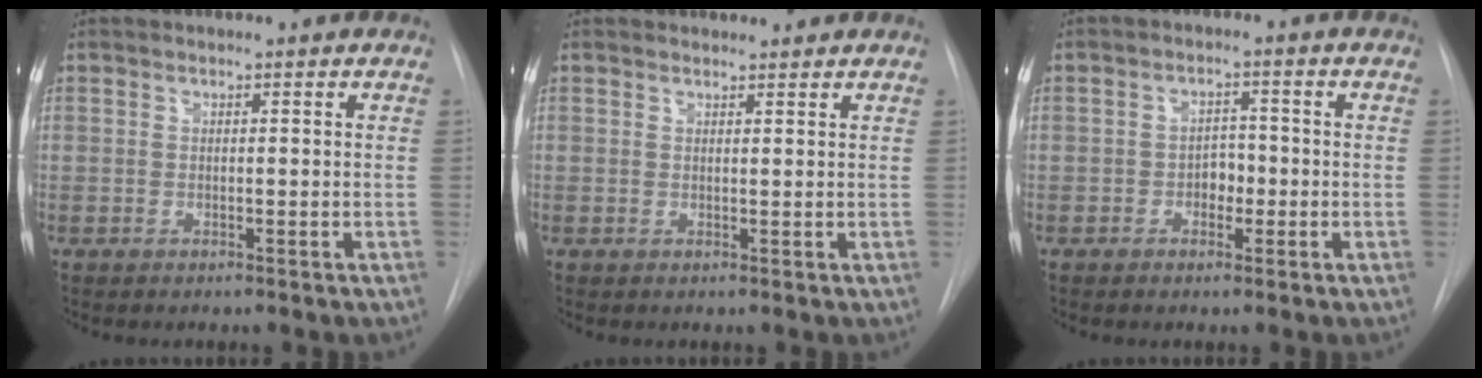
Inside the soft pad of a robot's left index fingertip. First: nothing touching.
{"total": 2.1, "force": [2.1, 0.4, 0.1], "torque": [-0.007, 0.009, 0.029]}
{"total": 2.7, "force": [-0.8, 1.9, 1.8], "torque": [-0.021, 0.008, -0.014]}